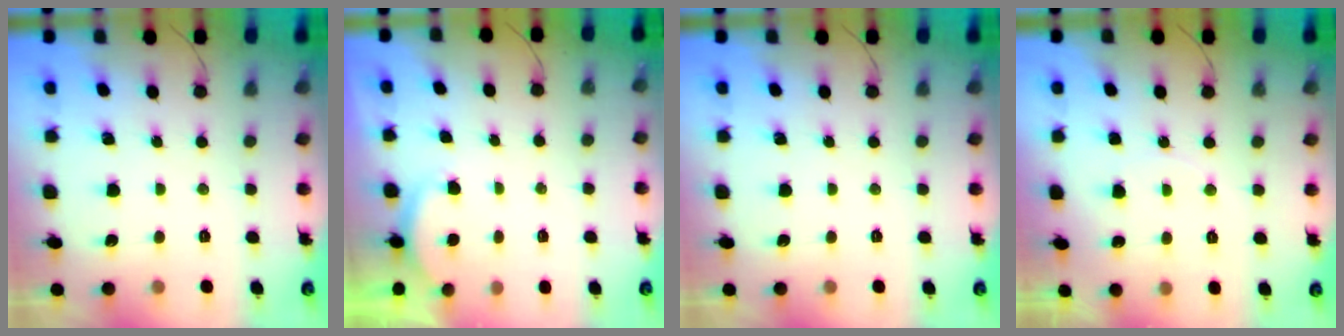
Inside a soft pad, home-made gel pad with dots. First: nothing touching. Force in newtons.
{"total": 2.0, "press": 1.9, "slide": 0.6}
{"total": 0.0}
{"total": 6.0, "press": 5.9, "slide": 0.6}